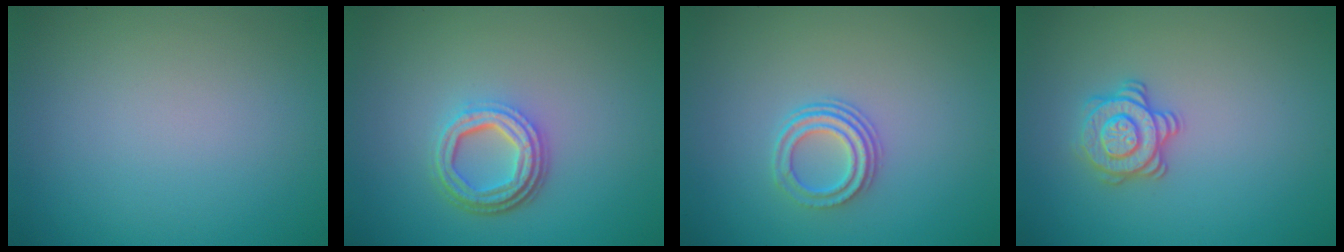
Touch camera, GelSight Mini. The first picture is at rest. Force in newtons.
{"total": 4.2, "press": 3.2, "slide": 2.8}
{"total": 2.8, "press": 2.2, "slide": 1.8}
{"total": 2.8, "press": 2.7, "slide": 0.7}